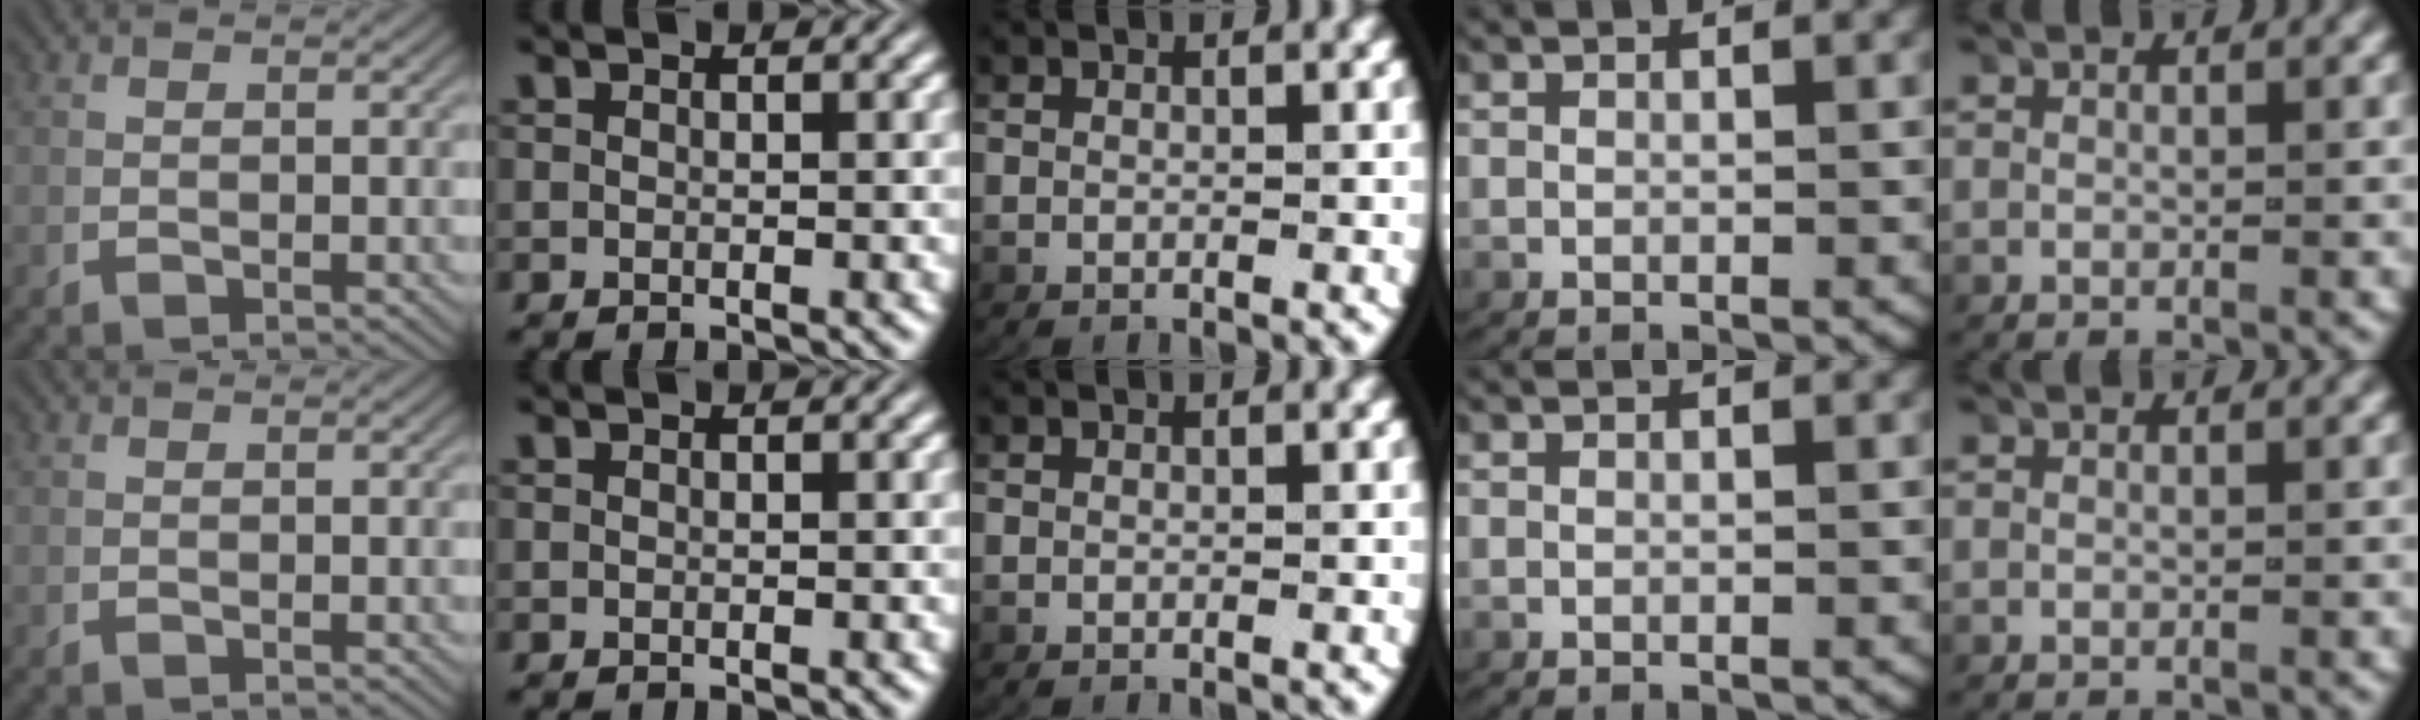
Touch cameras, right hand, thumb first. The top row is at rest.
{}